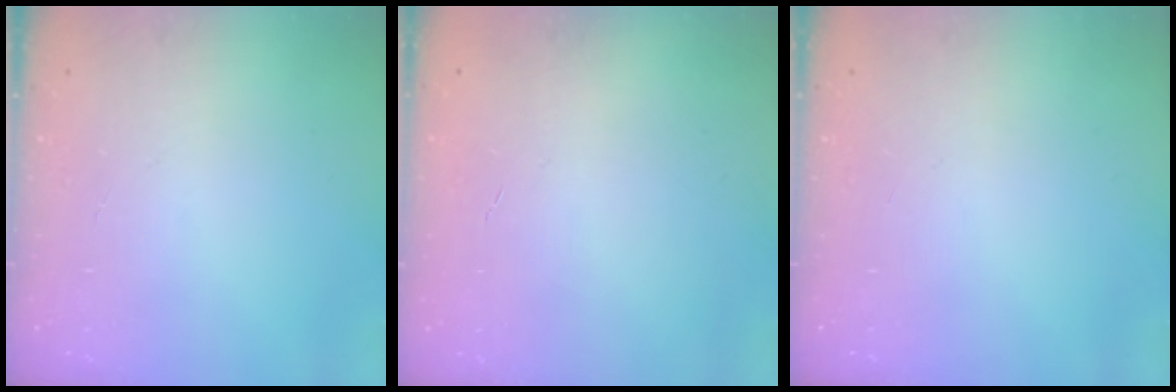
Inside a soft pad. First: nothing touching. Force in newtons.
{"total": 0.0}
{"total": 0.0}